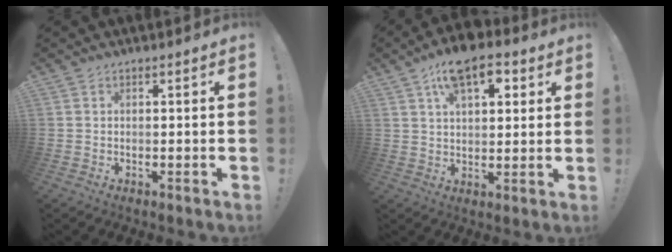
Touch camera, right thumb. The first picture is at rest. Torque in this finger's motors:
{"motor_torque": [1.01, 1.92, 0.16, 0.12, 0.29]}